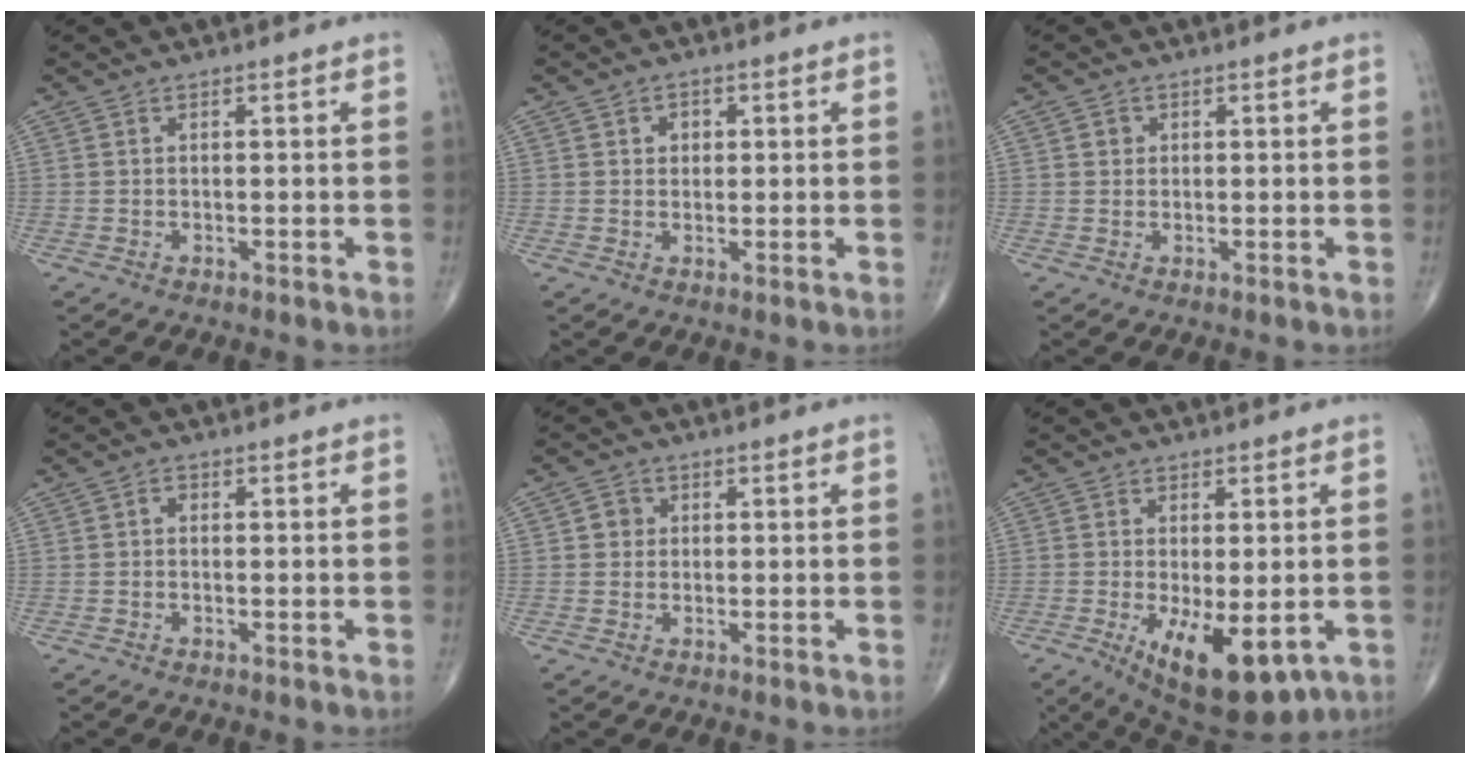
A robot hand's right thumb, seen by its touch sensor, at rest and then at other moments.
{"total": 2.5, "force": [0.7, 2.0, 1.3], "torque": [-0.006, 0.000, 0.009]}
{"total": 1.5, "force": [0.4, 1.4, 0.4], "torque": [0.000, 0.000, 0.003]}
{"total": 1.0, "force": [0.0, 0.8, 0.6], "torque": [-0.004, 0.003, -0.006]}
{"total": 2.6, "force": [0.4, 2.5, 0.8], "torque": [0.003, 0.003, 0.002]}
{"total": 12.9, "force": [-4.3, 5.5, 10.8], "torque": [-0.163, -0.018, -0.047]}